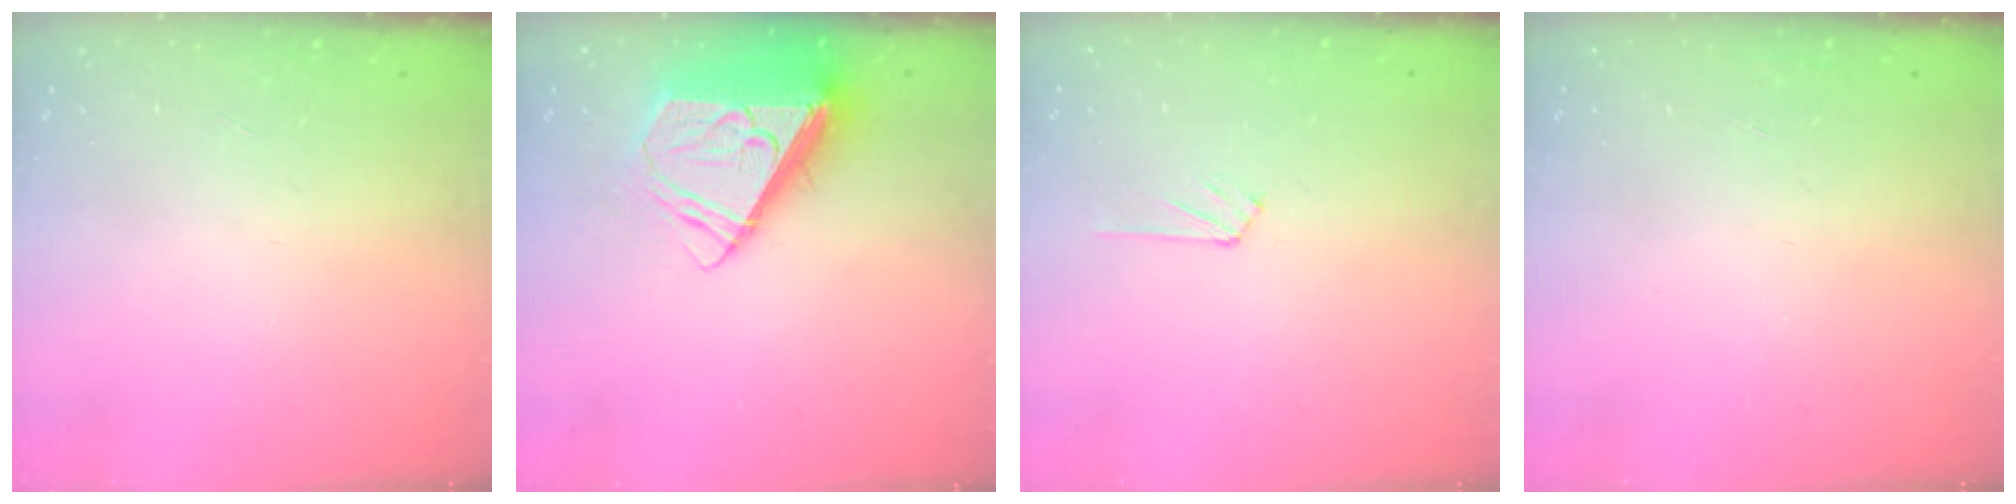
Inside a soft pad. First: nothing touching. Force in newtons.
{"total": 10.3, "press": 10.1, "slide": 1.5}
{"total": 4.7, "press": 4.7, "slide": 0.6}
{"total": 0.0}